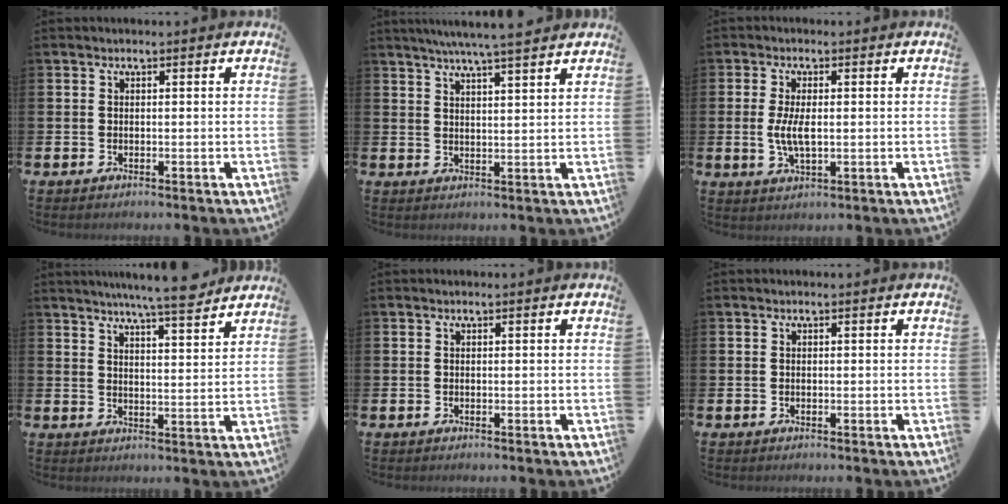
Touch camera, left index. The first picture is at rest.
{"total": 5.7, "force": [5.3, -0.5, 2.0], "torque": [-0.042, -0.023, 0.092]}
{"total": 4.3, "force": [0.2, 1.8, 3.9], "torque": [-0.078, 0.002, -0.002]}
{"total": 6.9, "force": [6.5, -0.3, 2.6], "torque": [-0.054, -0.032, 0.112]}
{"total": 0.0}
{"total": 0.0}